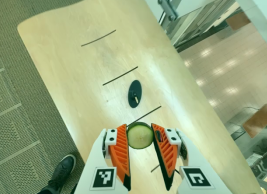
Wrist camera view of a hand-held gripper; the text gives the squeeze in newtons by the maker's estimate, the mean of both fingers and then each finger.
{"total": 7.7, "left": 7.9, "right": 7.6}